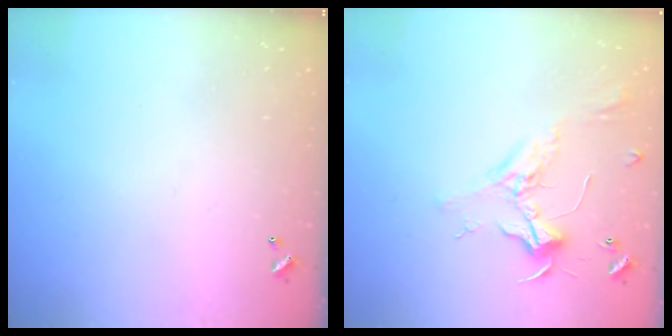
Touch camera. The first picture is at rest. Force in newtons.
{"total": 2.4, "press": 2.3, "slide": 0.8}